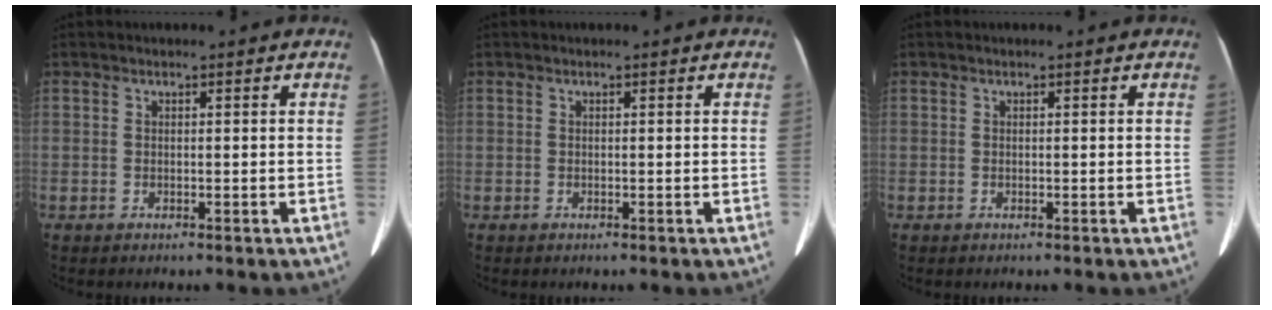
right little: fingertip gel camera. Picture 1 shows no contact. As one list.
[{"total": 0.0}, {"total": 0.0}]